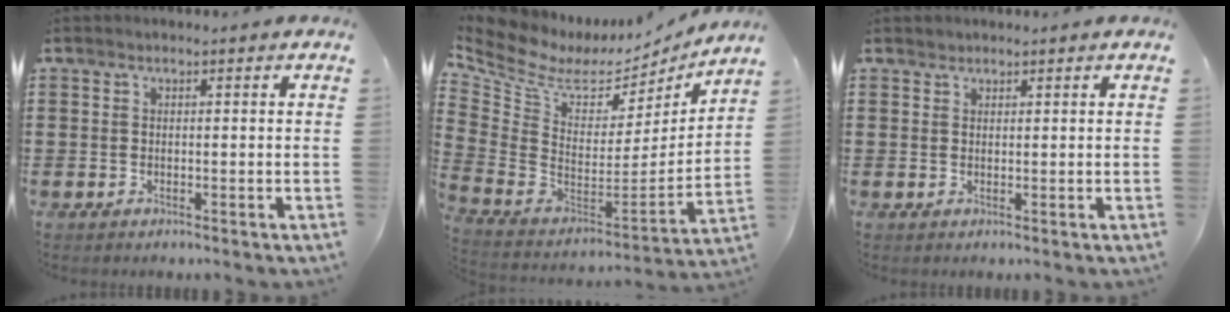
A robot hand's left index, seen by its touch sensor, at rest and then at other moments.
{"total": 6.4, "force": [4.0, 4.1, 2.9], "torque": [-0.096, -0.043, 0.066]}
{"total": 0.9, "force": [0.8, 0.4, 0.0], "torque": [-0.001, 0.002, 0.017]}